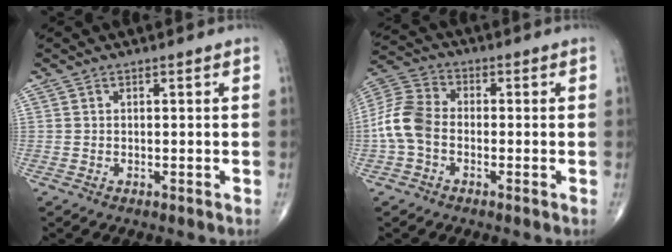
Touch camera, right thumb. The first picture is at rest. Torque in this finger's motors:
{"motor_torque": [0.43, 0.12, 0.85, -0.35, 0.09]}